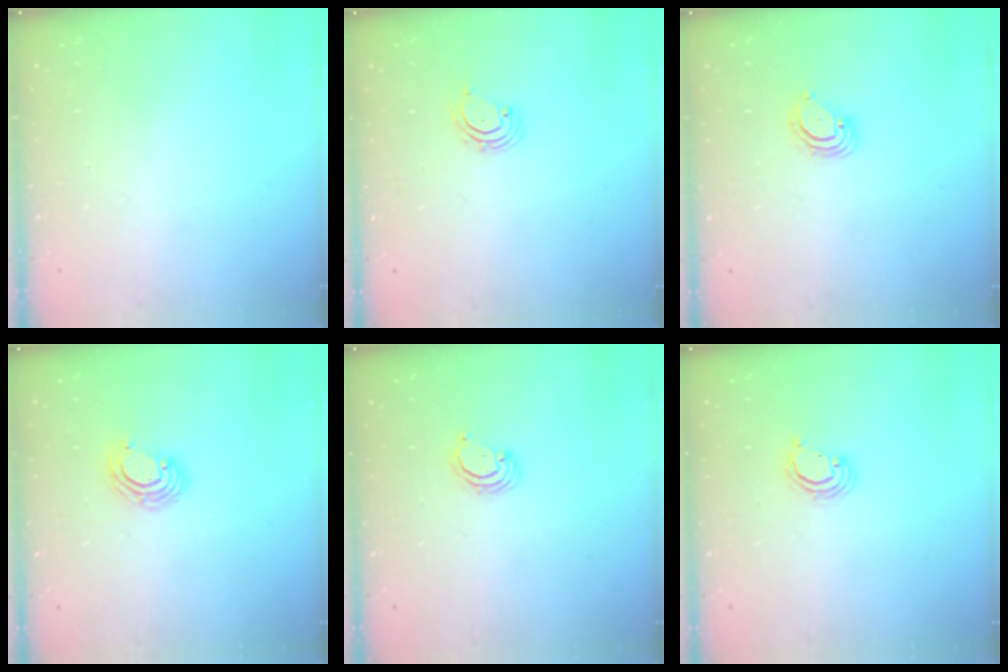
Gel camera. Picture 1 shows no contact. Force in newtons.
{"total": 2.0, "press": 2.0, "slide": 0.4}
{"total": 3.9, "press": 3.9, "slide": 0.4}
{"total": 4.5, "press": 4.5, "slide": 0.3}
{"total": 2.4, "press": 2.4, "slide": 0.2}
{"total": 2.6, "press": 2.6, "slide": 0.1}